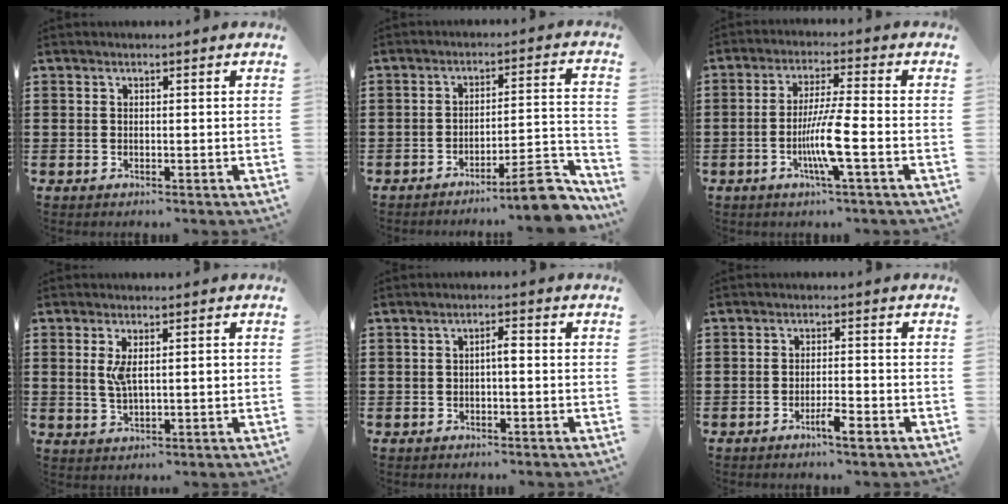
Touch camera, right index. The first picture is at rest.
{"total": 8.8, "force": [-6.8, 0.9, 5.6], "torque": [-0.080, 0.010, -0.121]}
{"total": 7.6, "force": [-2.4, 0.1, 7.2], "torque": [-0.141, -0.015, -0.049]}
{"total": 4.2, "force": [0.7, 1.4, 3.9], "torque": [-0.078, 0.006, 0.010]}
{"total": 1.9, "force": [-0.2, 0.4, 1.9], "torque": [-0.035, 0.003, -0.006]}
{"total": 3.0, "force": [-2.1, 0.4, 2.2], "torque": [-0.036, 0.004, -0.036]}